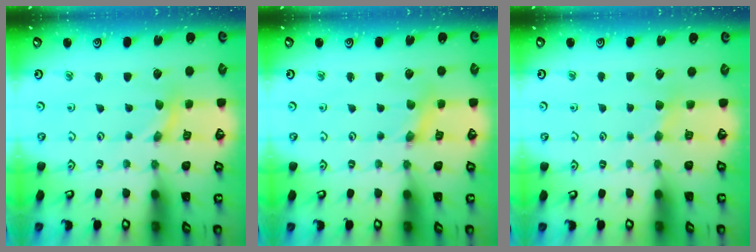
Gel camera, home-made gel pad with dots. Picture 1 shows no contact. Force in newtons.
{"total": 1.8, "press": 1.8, "slide": 0.3}
{"total": 2.8, "press": 2.8, "slide": 0.3}